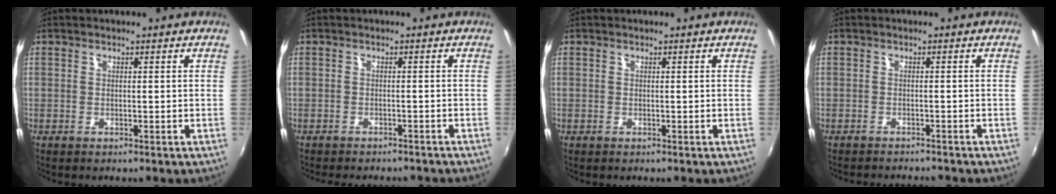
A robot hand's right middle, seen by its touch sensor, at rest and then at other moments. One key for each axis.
{"total": 5.2, "fx": -4.6, "fy": 1.8, "fz": 1.6, "tx": -0.042, "ty": -0.006, "tz": -0.064}
{"total": 0.0}
{"total": 4.5, "fx": -4.3, "fy": 0.6, "fz": 1.2, "tx": -0.035, "ty": -0.012, "tz": -0.064}